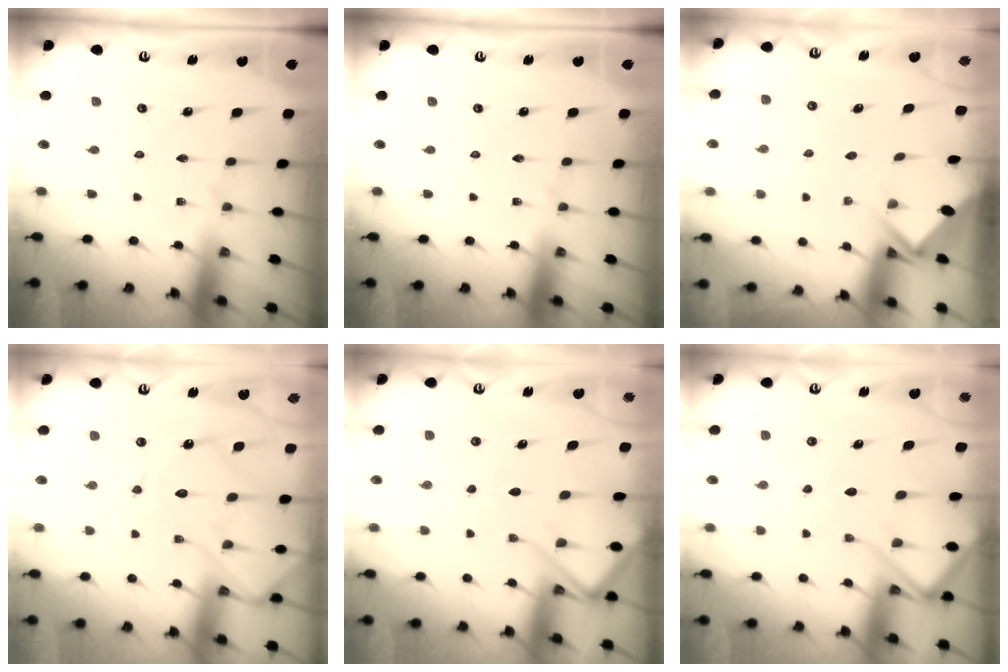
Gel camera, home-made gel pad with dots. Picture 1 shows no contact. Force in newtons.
{"total": 0.0}
{"total": 2.7, "press": 2.7, "slide": 0.2}
{"total": 14.0, "press": 14.0, "slide": 1.3}
{"total": 9.6, "press": 9.6, "slide": 0.9}
{"total": 9.6, "press": 9.6, "slide": 0.9}